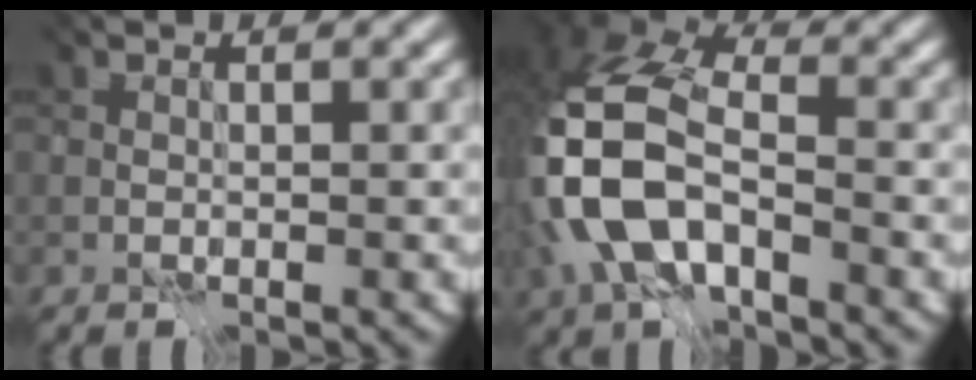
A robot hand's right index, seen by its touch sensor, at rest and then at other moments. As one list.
[{"total": 9.6, "force": [-4.7, 4.7, 6.9], "torque": [-0.180, -0.017, -0.072]}]